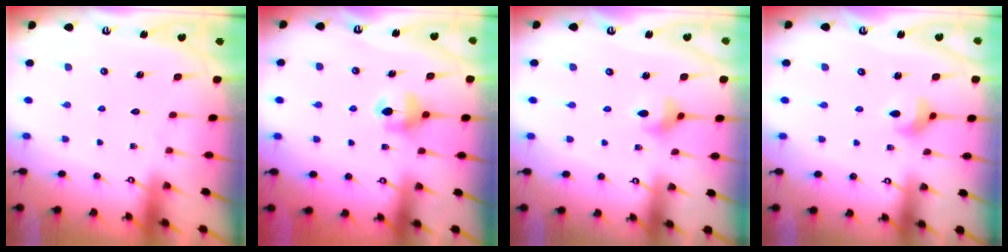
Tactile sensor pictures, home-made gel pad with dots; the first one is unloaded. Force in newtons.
{"total": 6.5, "press": 6.5, "slide": 0.5}
{"total": 4.2, "press": 4.1, "slide": 0.6}
{"total": 4.7, "press": 4.7, "slide": 0.8}